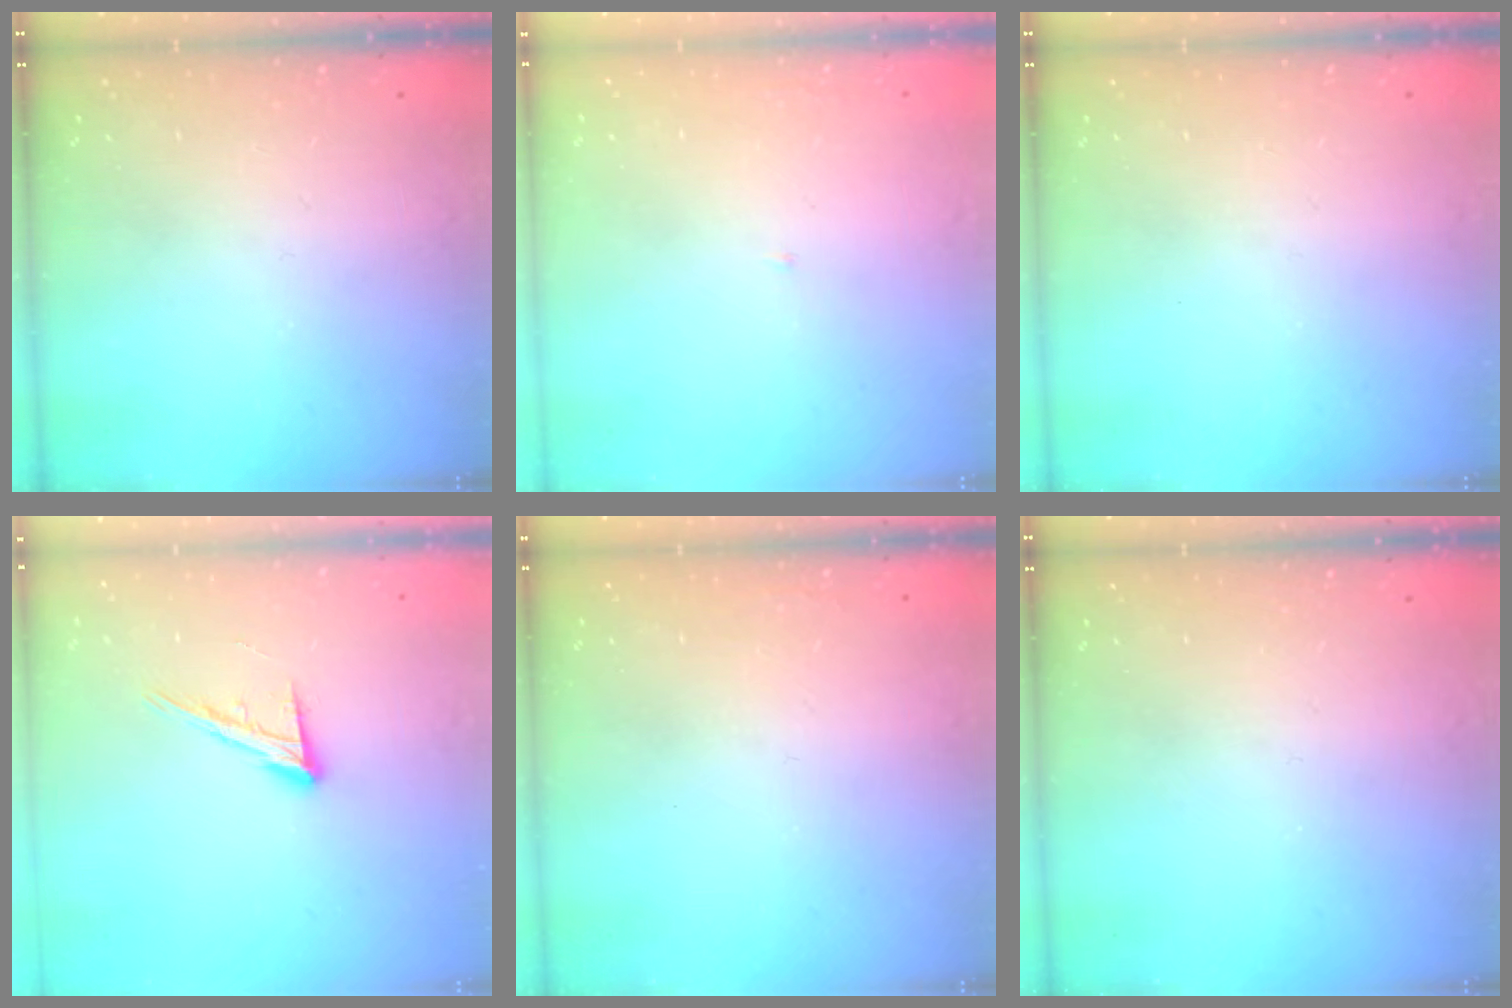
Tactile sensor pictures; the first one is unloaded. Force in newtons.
{"total": 2.0, "press": 2.0, "slide": 0.2}
{"total": 0.0}
{"total": 12.3, "press": 12.0, "slide": 2.5}
{"total": 1.6, "press": 1.6, "slide": 0.1}
{"total": 0.0}